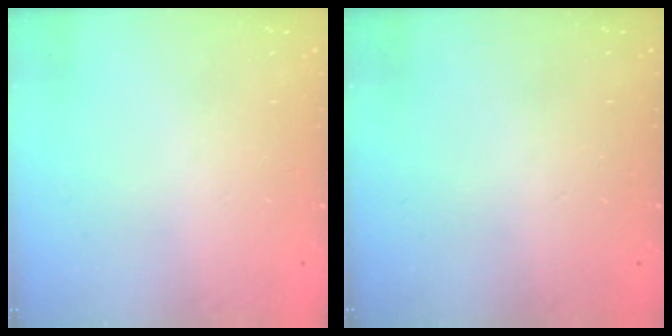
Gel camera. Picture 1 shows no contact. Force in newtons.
{"total": 0.0}